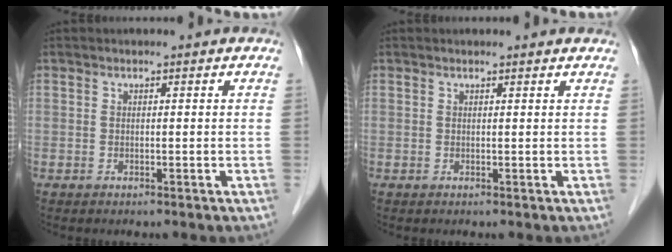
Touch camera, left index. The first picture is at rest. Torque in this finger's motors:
{"motor_torque": [0.08, -0.04, -0.13, 0.01]}